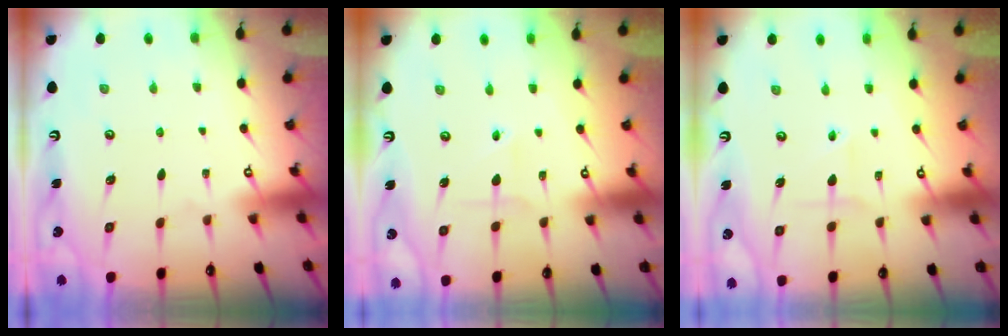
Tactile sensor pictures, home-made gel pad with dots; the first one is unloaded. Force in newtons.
{"total": 1.8, "press": 1.8, "slide": 0.1}
{"total": 1.7, "press": 1.5, "slide": 0.9}